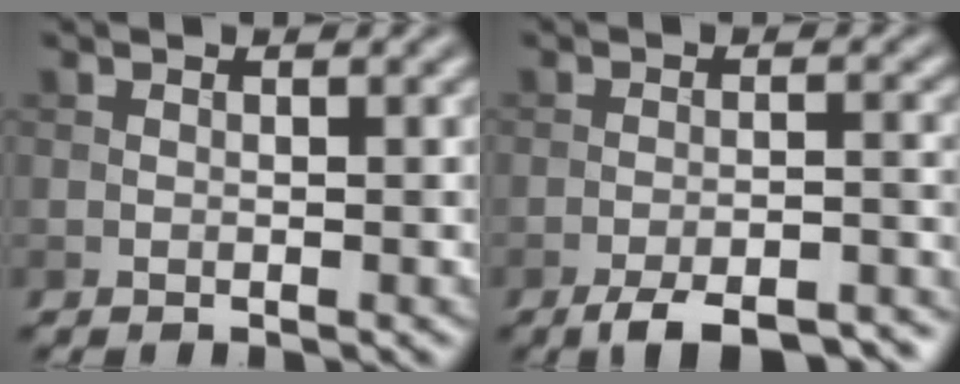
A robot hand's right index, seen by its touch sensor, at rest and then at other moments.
{"total": 7.7, "force": [-6.3, 2.0, 3.9], "torque": [-0.061, -0.011, -0.086]}